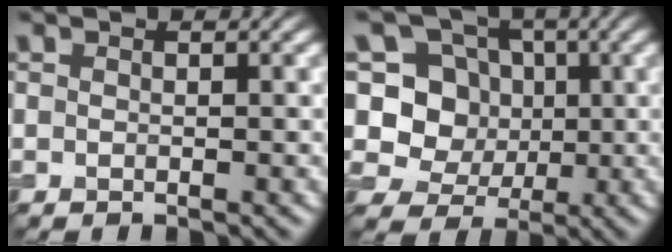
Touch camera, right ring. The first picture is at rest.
{"total": 7.7, "force": [1.5, 7.0, 2.8], "torque": [-0.054, 0.015, 0.018]}